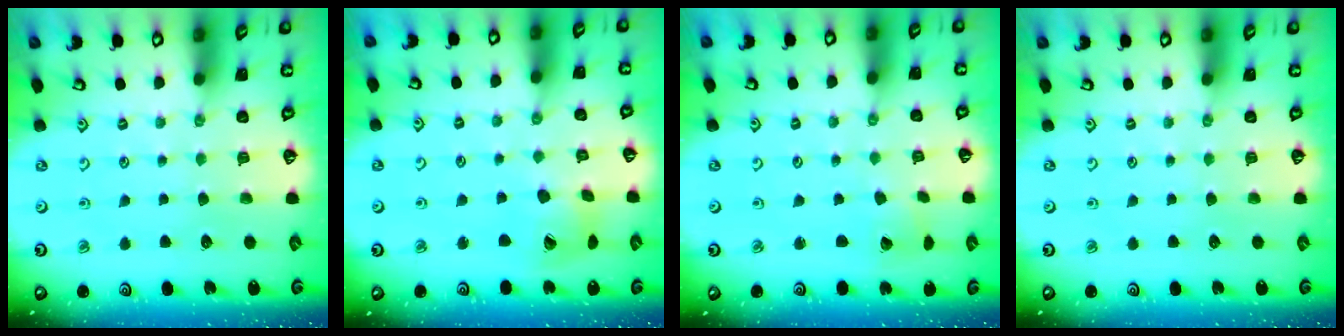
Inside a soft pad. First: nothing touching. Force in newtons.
{"total": 12.0, "press": 11.9, "slide": 1.6}
{"total": 2.8, "press": 2.8, "slide": 0.3}
{"total": 0.0}